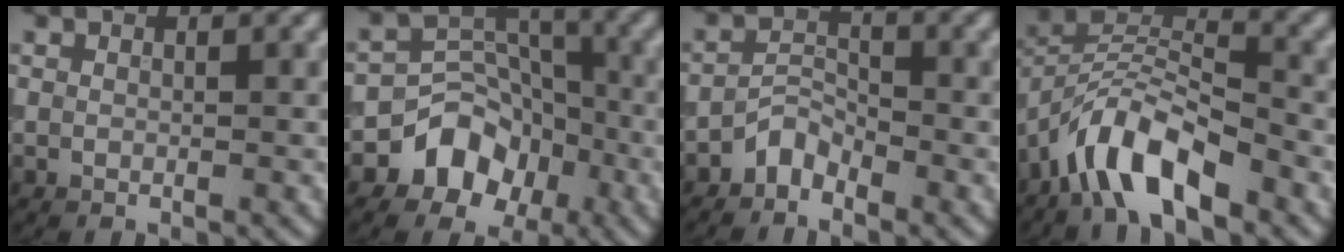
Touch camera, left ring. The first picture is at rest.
{"total": 5.5, "force": [-2.9, 4.3, 2.0], "torque": [-0.012, 0.000, -0.054]}
{"total": 2.3, "force": [-1.9, 1.0, 0.7], "torque": [-0.010, 0.011, -0.042]}
{"total": 7.1, "force": [-4.8, 2.5, 4.5], "torque": [-0.076, 0.009, -0.097]}